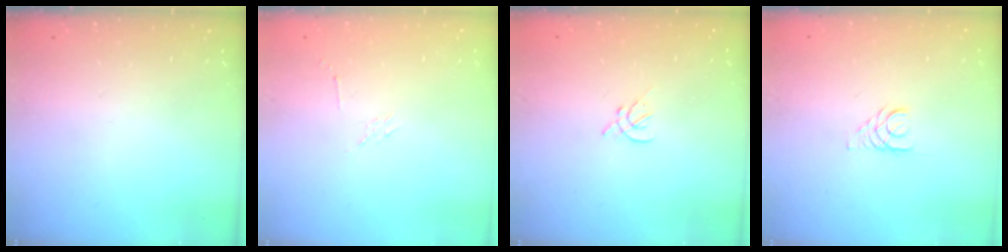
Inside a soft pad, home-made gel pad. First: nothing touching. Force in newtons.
{"total": 2.3, "press": 2.3, "slide": 0.4}
{"total": 2.2, "press": 2.1, "slide": 0.6}
{"total": 2.7, "press": 2.7, "slide": 0.2}